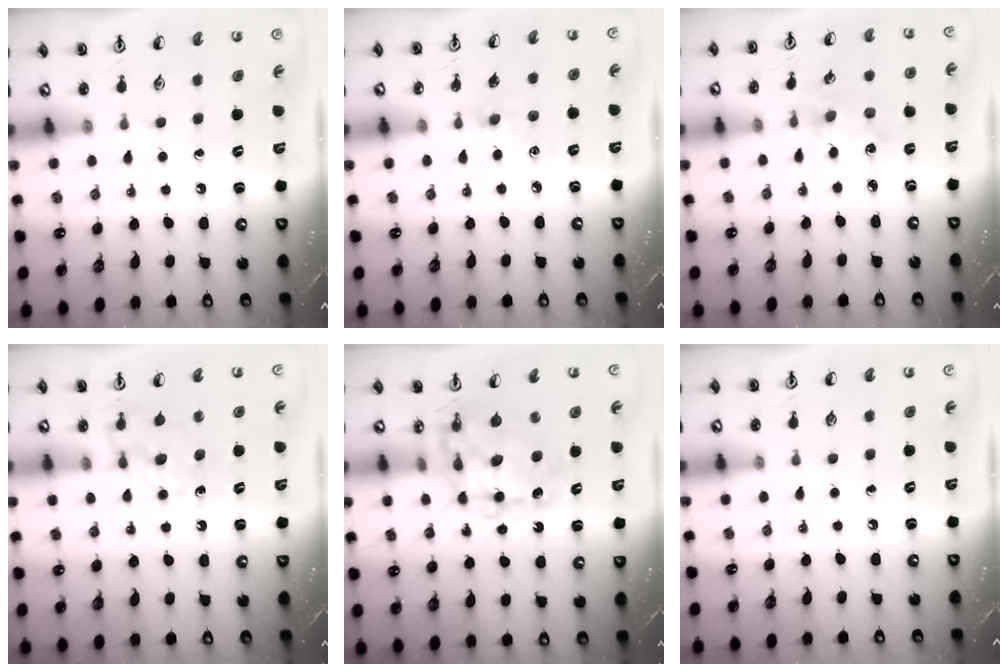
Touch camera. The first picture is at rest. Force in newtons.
{"total": 3.6, "press": 3.6, "slide": 0.5}
{"total": 2.1, "press": 2.0, "slide": 0.3}
{"total": 6.1, "press": 6.1, "slide": 0.4}
{"total": 10.4, "press": 10.3, "slide": 0.8}
{"total": 0.0}